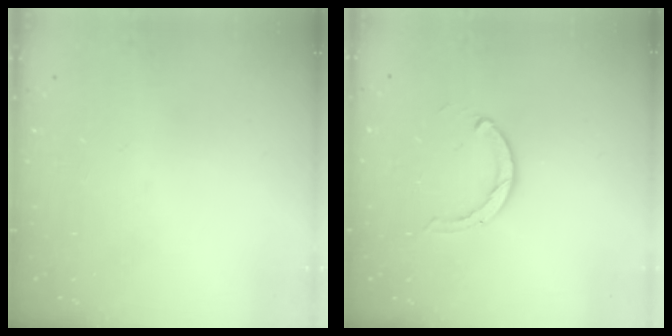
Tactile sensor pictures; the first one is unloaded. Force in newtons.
{"total": 2.2, "press": 2.2, "slide": 0.3}